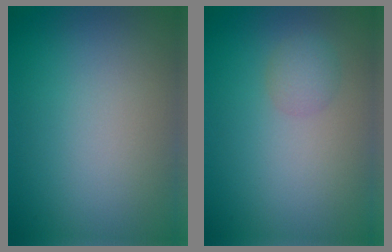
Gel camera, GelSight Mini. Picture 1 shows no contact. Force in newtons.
{"total": 1.5, "press": 1.5, "slide": 0.0}